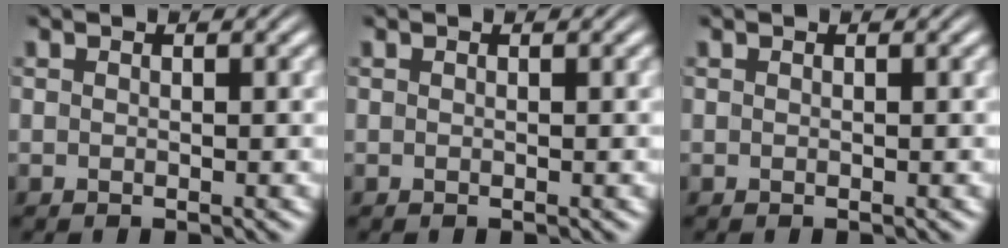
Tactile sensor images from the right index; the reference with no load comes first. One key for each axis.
{"total": 0.0}
{"total": 0.0}